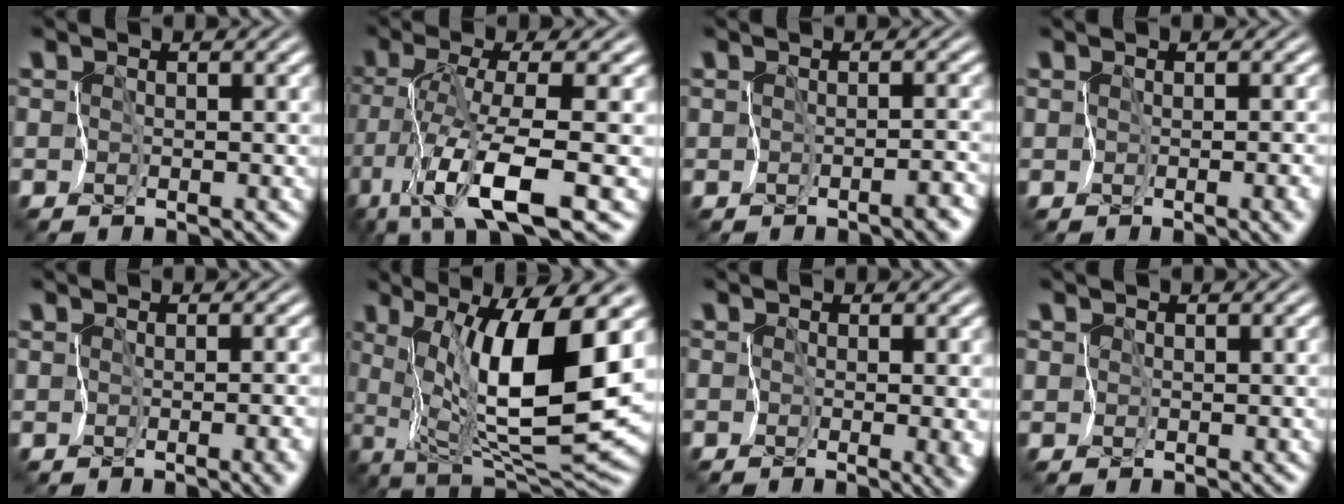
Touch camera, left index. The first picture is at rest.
{"total": 8.2, "force": [-4.0, 0.8, 7.1], "torque": [-0.138, -0.004, -0.074]}
{"total": 2.2, "force": [-1.7, 1.0, 0.8], "torque": [0.003, 0.008, -0.019]}
{"total": 3.7, "force": [-1.4, 2.1, 2.7], "torque": [-0.010, 0.004, -0.007]}
{"total": 3.4, "force": [-1.6, 1.8, 2.4], "torque": [-0.005, 0.002, -0.009]}
{"total": 10.5, "force": [2.2, 2.0, 10.0], "torque": [-0.173, -0.019, 0.048]}
{"total": 2.8, "force": [-0.4, 1.2, 2.5], "torque": [-0.022, -0.011, -0.003]}
{"total": 2.4, "force": [1.3, 1.8, 0.9], "torque": [-0.018, 0.015, 0.006]}